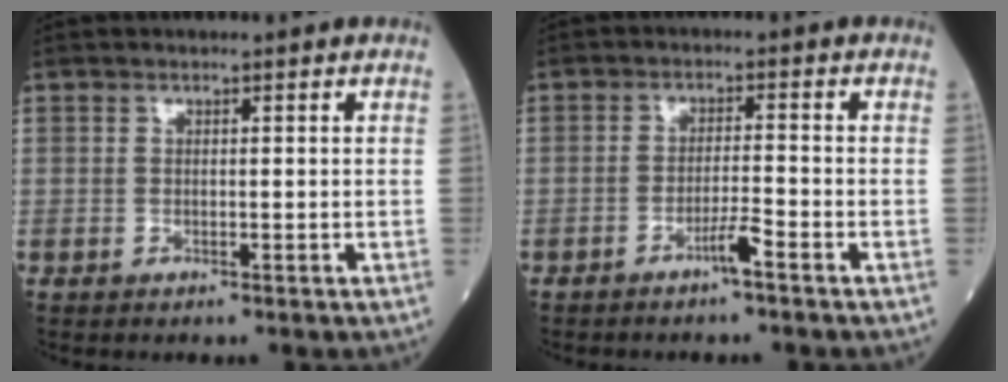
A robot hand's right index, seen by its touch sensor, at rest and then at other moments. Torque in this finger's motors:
{"motor_torque": [0.50, -0.03, 0.43, 0.15]}